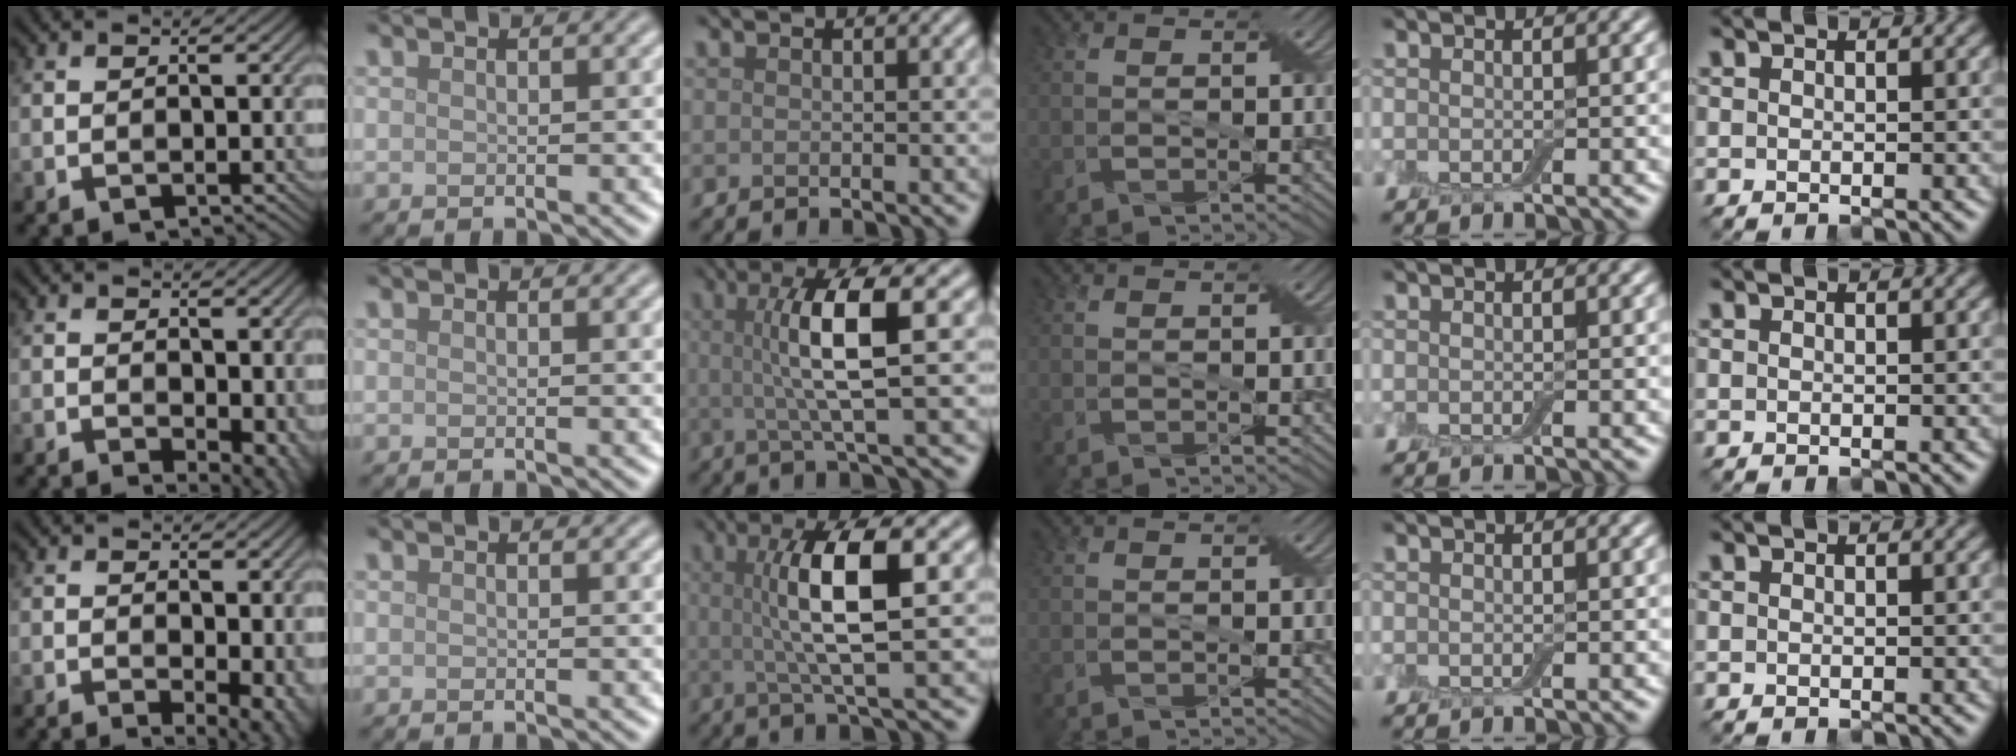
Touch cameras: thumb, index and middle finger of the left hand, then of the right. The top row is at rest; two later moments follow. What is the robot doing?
{"motion": "pour", "object": "bottle"}